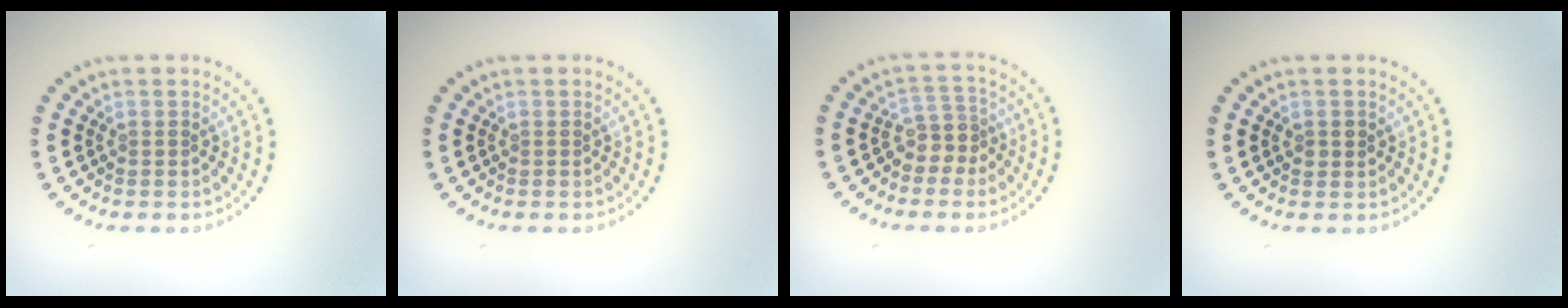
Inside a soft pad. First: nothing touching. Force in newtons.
{"total": 0.0}
{"total": 2.5, "press": 2.1, "slide": 1.5}
{"total": 1.0, "press": 1.0, "slide": 0.1}